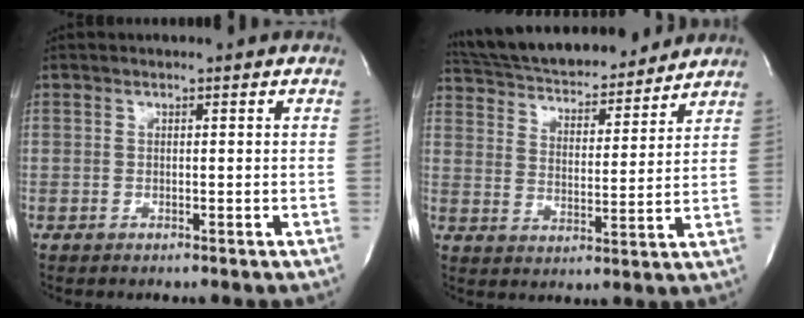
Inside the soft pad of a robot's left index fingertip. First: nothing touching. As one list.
[{"total": 18.7, "force": [17.1, 3.9, 6.4], "torque": [-0.121, 0.015, 0.264]}]